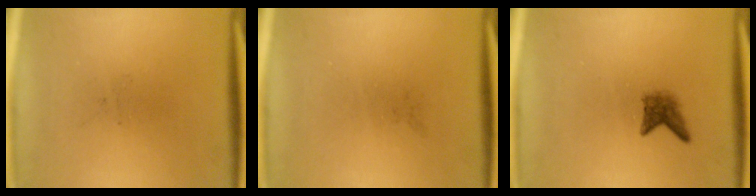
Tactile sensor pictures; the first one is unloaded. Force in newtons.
{"total": 0.0}
{"total": 2.1}